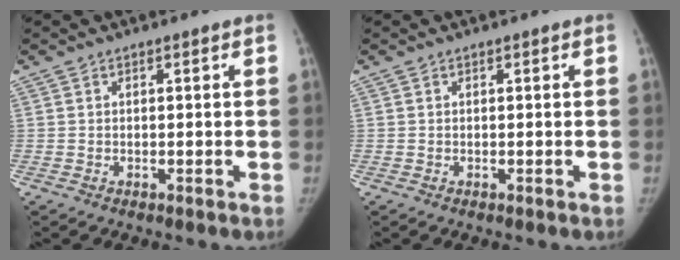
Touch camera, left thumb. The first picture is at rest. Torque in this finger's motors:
{"motor_torque": [0.05, -0.04, 0.09, -0.09, 0.03]}